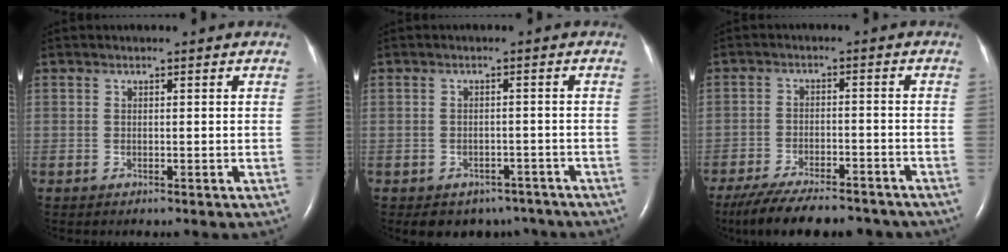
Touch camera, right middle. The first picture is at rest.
{"total": 6.5, "force": [-5.1, 3.9, 0.9], "torque": [0.000, 0.013, -0.058]}
{"total": 16.9, "force": [-14.4, 4.3, 7.7], "torque": [-0.148, -0.016, -0.205]}